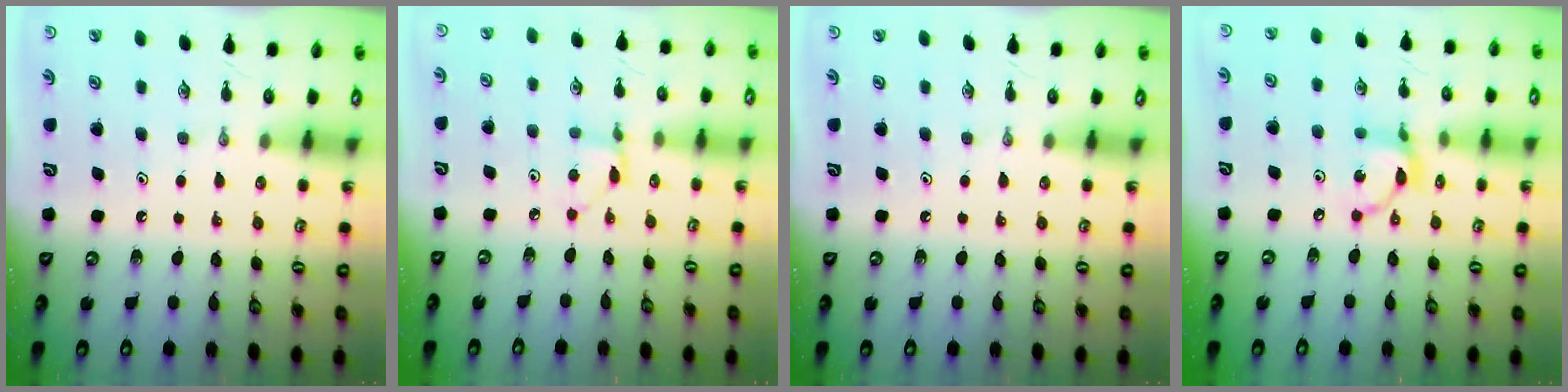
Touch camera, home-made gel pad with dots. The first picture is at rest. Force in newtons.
{"total": 2.8, "press": 2.7, "slide": 0.3}
{"total": 0.0}
{"total": 8.5, "press": 8.5, "slide": 0.4}